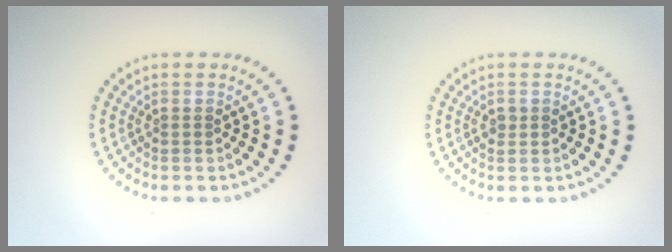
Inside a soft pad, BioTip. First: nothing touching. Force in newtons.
{"total": 0.9, "press": 0.9, "slide": 0.1}